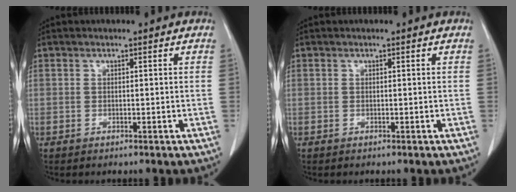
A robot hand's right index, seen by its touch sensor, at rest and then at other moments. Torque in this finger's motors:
{"motor_torque": [0.00, 0.00, 0.00, 0.00]}